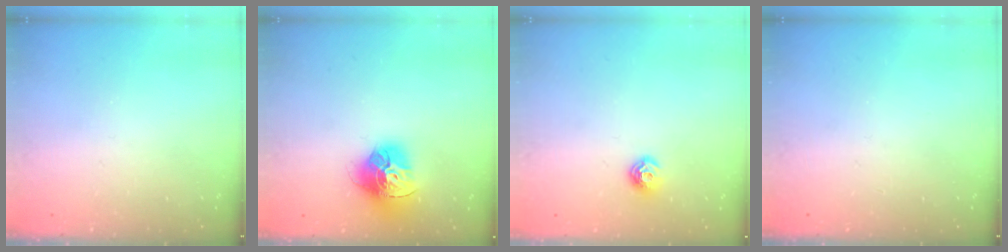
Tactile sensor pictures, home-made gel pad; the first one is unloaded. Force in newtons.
{"total": 15.5, "press": 15.4, "slide": 1.7}
{"total": 8.0, "press": 8.0, "slide": 1.0}
{"total": 0.0}